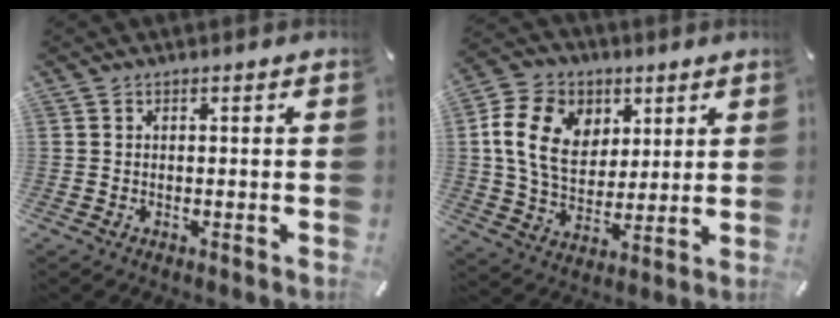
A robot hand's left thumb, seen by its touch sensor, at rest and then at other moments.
{"total": 14.7, "force": [4.4, 11.5, 8.1], "torque": [-0.168, 0.002, 0.083]}